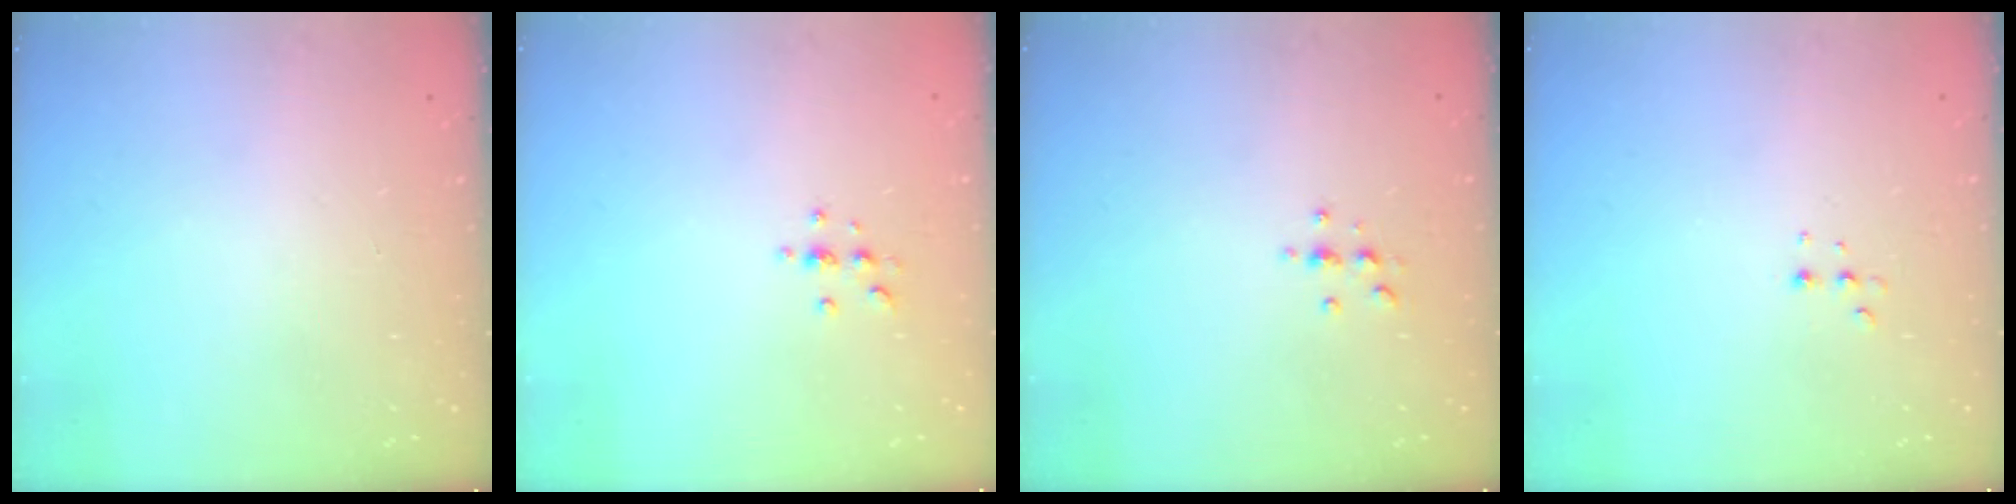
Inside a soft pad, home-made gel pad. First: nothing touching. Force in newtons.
{"total": 2.9, "press": 2.9, "slide": 0.4}
{"total": 3.0, "press": 3.0, "slide": 0.4}
{"total": 4.2, "press": 4.1, "slide": 0.9}